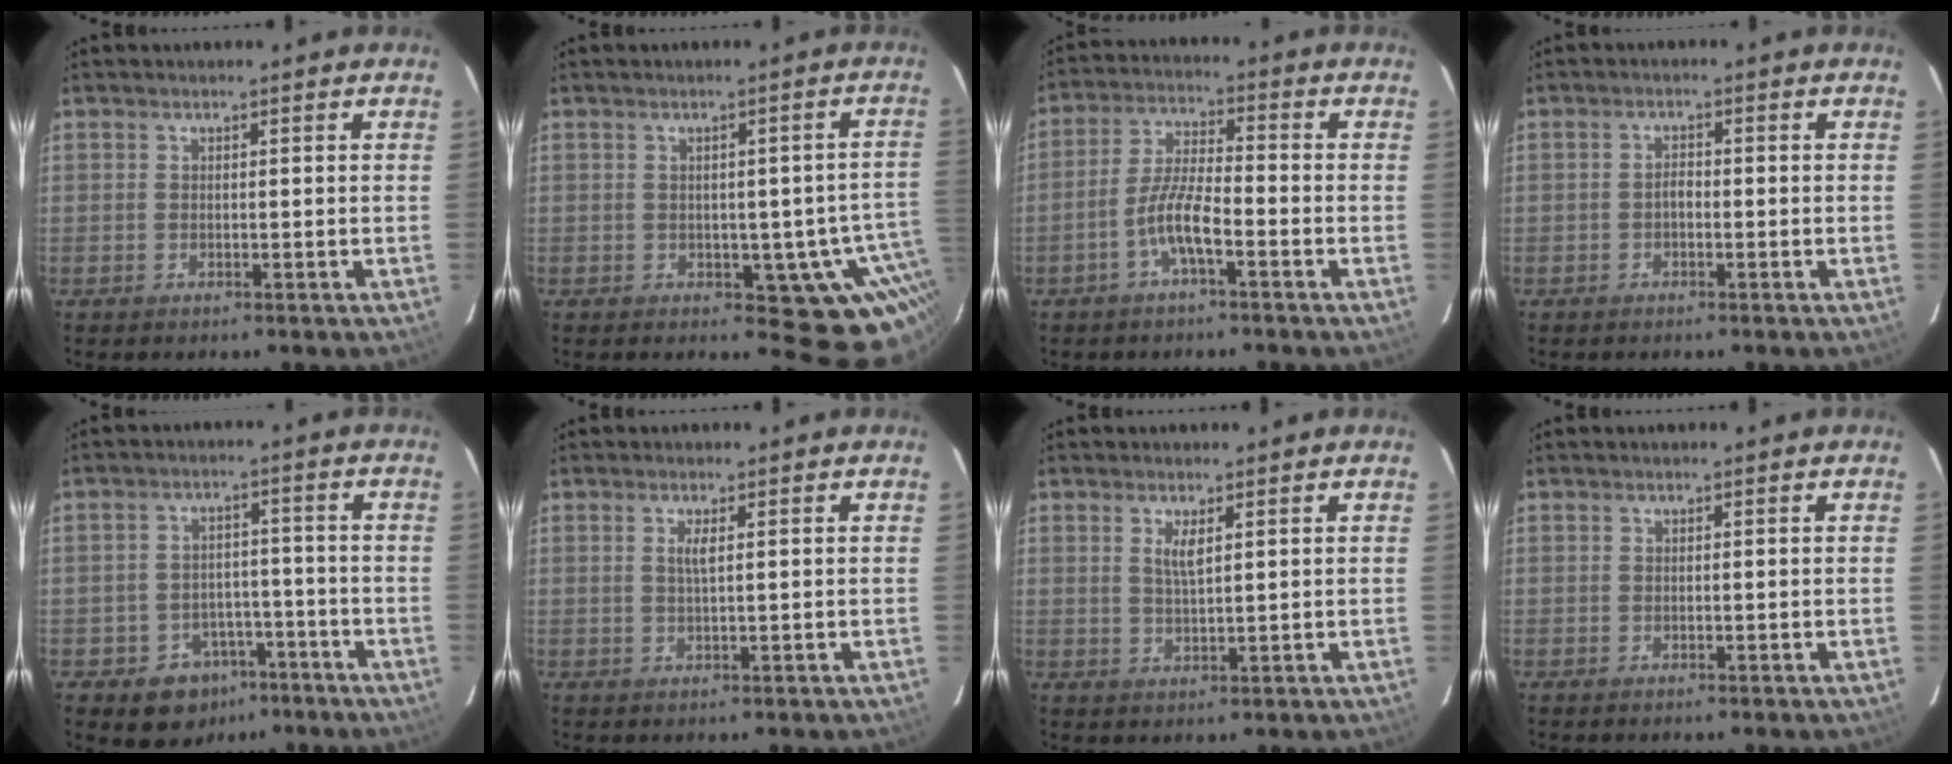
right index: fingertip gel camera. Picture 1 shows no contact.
{"total": 9.2, "force": [-2.6, 6.4, 6.0], "torque": [-0.050, 0.018, -0.022]}
{"total": 6.8, "force": [-3.5, 1.2, 5.7], "torque": [-0.121, 0.009, -0.067]}
{"total": 1.3, "force": [-0.7, 0.7, 0.9], "torque": [-0.016, 0.006, -0.014]}
{"total": 8.8, "force": [-5.3, 6.7, 2.3], "torque": [-0.055, 0.028, -0.057]}
{"total": 1.7, "force": [0.5, 0.1, 1.6], "torque": [-0.029, 0.000, 0.008]}
{"total": 2.8, "force": [1.2, 0.7, 2.5], "torque": [-0.047, -0.002, 0.022]}
{"total": 0.0}